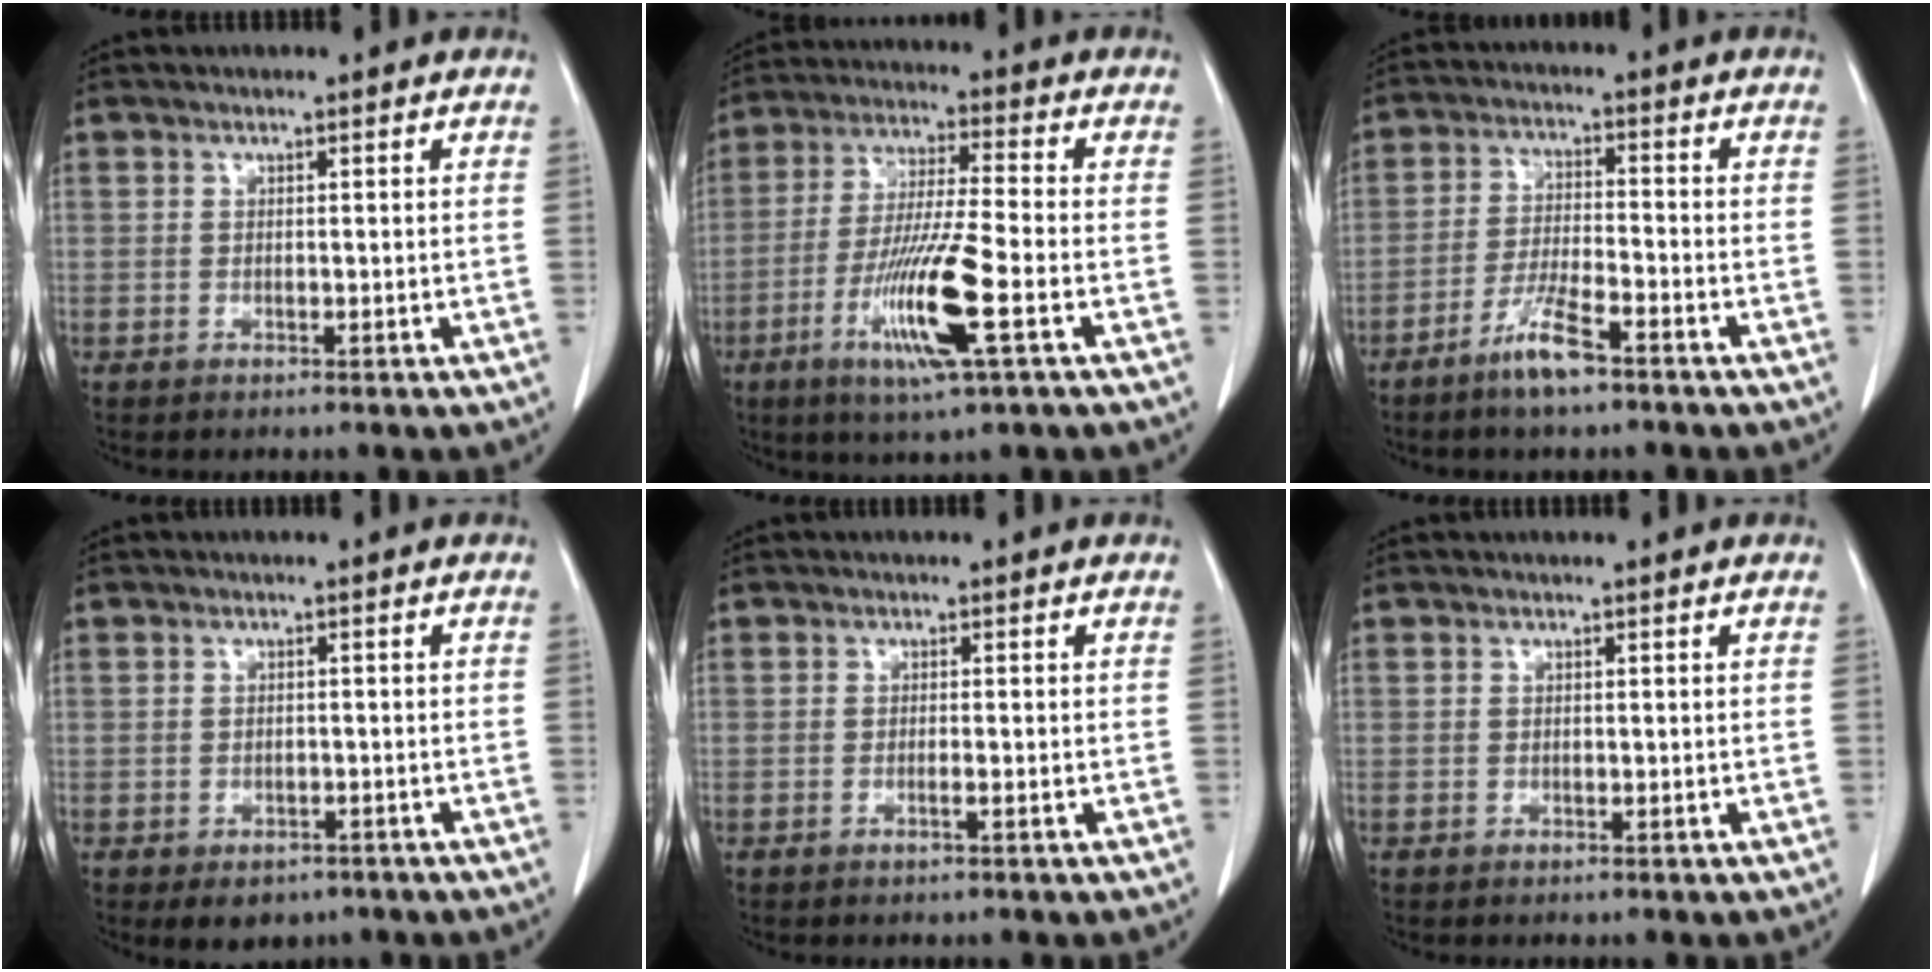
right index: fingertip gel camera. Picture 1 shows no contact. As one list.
[{"total": 12.8, "force": [-4.7, 0.2, 11.9], "torque": [-0.235, -0.023, -0.088]}, {"total": 6.6, "force": [-4.5, 0.6, 4.7], "torque": [-0.097, -0.008, -0.087]}, {"total": 4.1, "force": [-2.7, 2.8, 1.3], "torque": [-0.007, 0.003, -0.029]}, {"total": 0.8, "force": [-0.4, -0.1, 0.7], "torque": [-0.014, 0.000, -0.006]}, {"total": 0.0}]